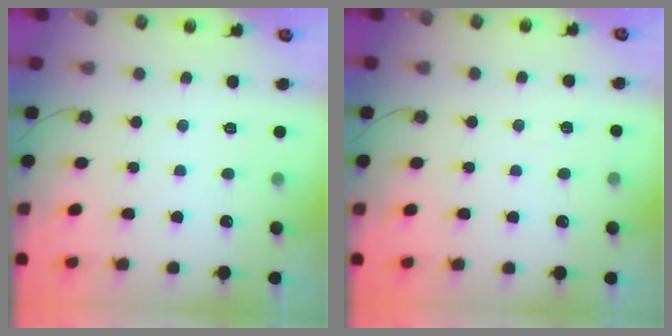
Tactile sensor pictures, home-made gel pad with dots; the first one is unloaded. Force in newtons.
{"total": 5.1, "press": 4.5, "slide": 2.4}